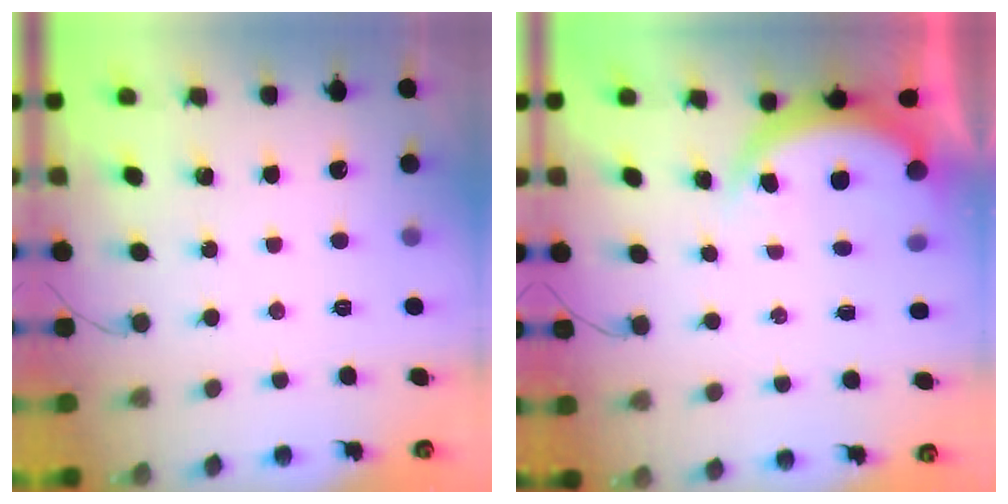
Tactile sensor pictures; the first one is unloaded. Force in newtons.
{"total": 4.9, "press": 4.8, "slide": 0.8}